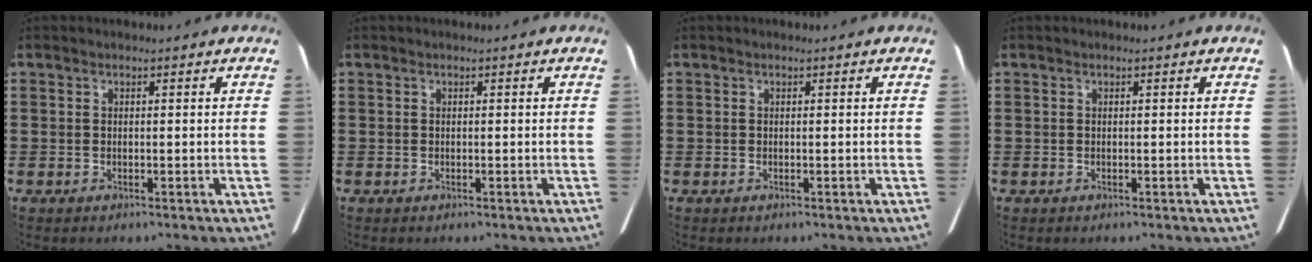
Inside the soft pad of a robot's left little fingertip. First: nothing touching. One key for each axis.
{"total": 0.0}
{"total": 0.0}
{"total": 0.0}